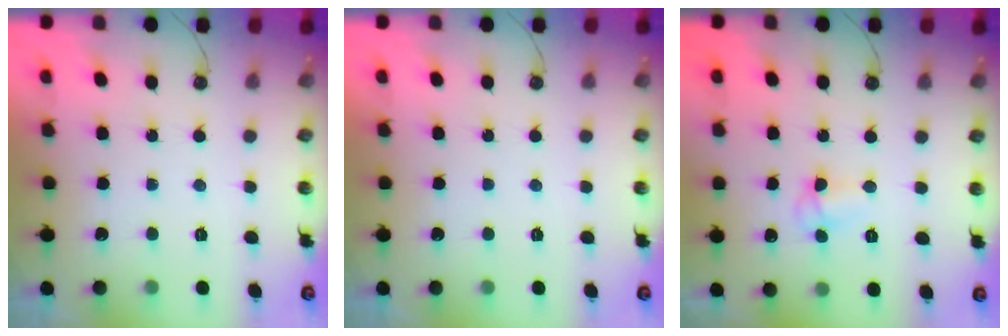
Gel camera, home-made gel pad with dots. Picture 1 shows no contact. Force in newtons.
{"total": 0.0}
{"total": 5.5, "press": 5.4, "slide": 0.7}